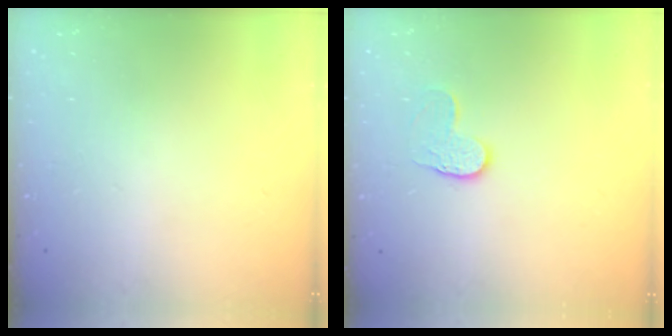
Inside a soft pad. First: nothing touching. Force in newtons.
{"total": 6.2, "press": 6.2, "slide": 0.4}